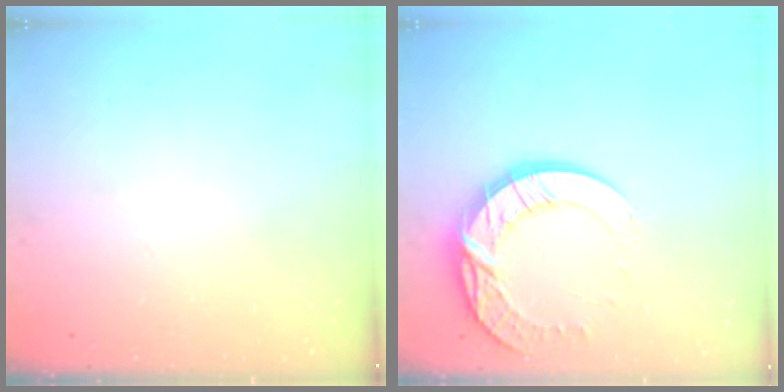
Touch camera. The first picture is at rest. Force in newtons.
{"total": 14.4, "press": 14.4, "slide": 1.4}